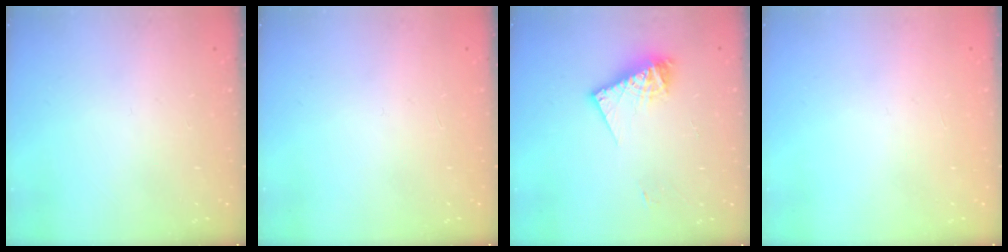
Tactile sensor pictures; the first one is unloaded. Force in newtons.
{"total": 0.0}
{"total": 10.2, "press": 10.1, "slide": 1.0}
{"total": 0.0}